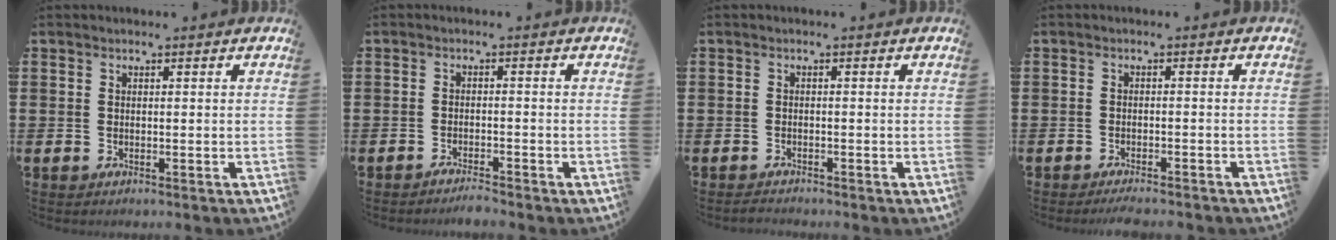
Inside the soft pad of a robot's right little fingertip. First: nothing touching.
{"total": 1.7, "force": [-1.7, -0.1, 0.2], "torque": [-0.007, 0.003, -0.034]}
{"total": 0.8, "force": [-0.8, 0.1, 0.1], "torque": [-0.005, 0.000, -0.017]}
{"total": 1.4, "force": [-1.4, -0.1, 0.4], "torque": [-0.007, 0.003, -0.026]}